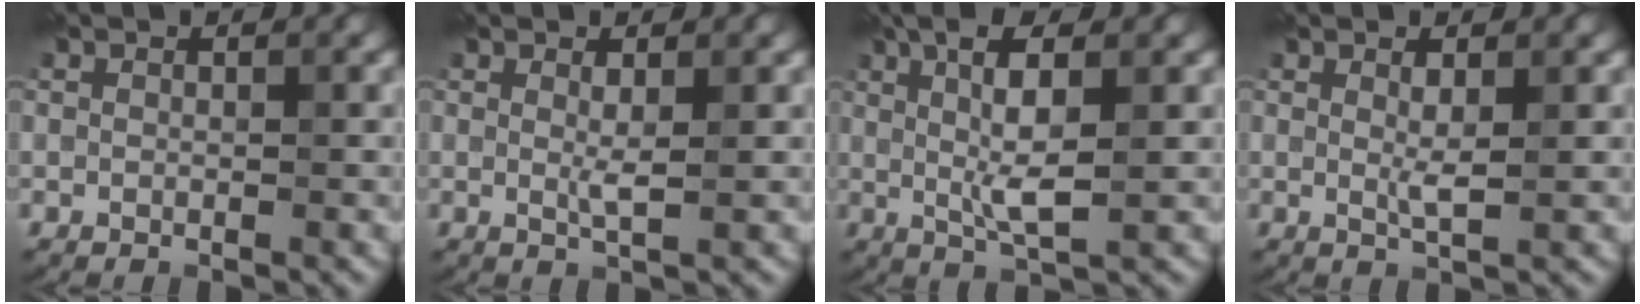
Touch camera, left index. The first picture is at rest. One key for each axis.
{"total": 1.4, "fx": 0.4, "fy": 0.2, "fz": 1.4, "tx": -0.028, "ty": -0.004, "tz": 0.005}
{"total": 6.0, "fx": 1.5, "fy": 1.3, "fz": 5.7, "tx": -0.101, "ty": 0.001, "tz": 0.027}
{"total": 1.7, "fx": 0.5, "fy": 0.3, "fz": 1.7, "tx": -0.033, "ty": -0.004, "tz": 0.007}